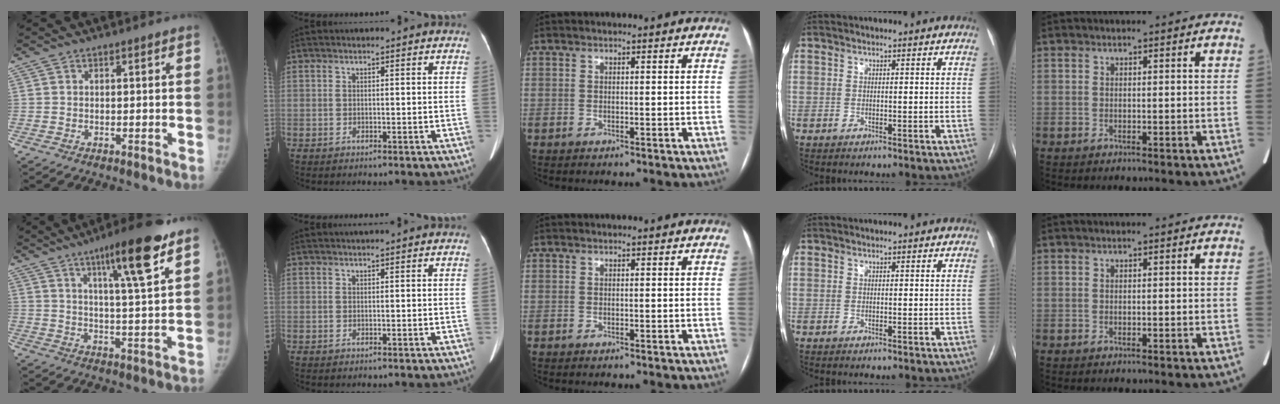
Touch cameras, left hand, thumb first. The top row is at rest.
{"thumb": {"total": 14.6, "force": [8.4, 1.8, 11.8], "torque": [-0.175, -0.039, 0.128]}, "index": {"total": 1.1, "force": [0.9, -0.2, 0.6], "torque": [-0.008, 0.015, 0.020]}}